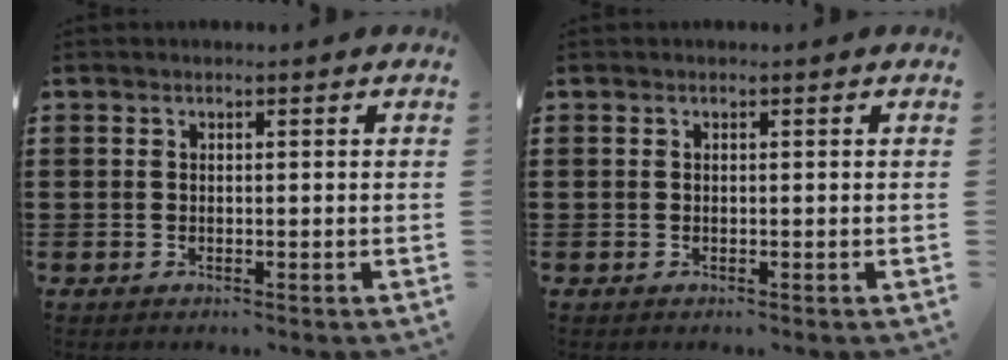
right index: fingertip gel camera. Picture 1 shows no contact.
{"total": 0.0}